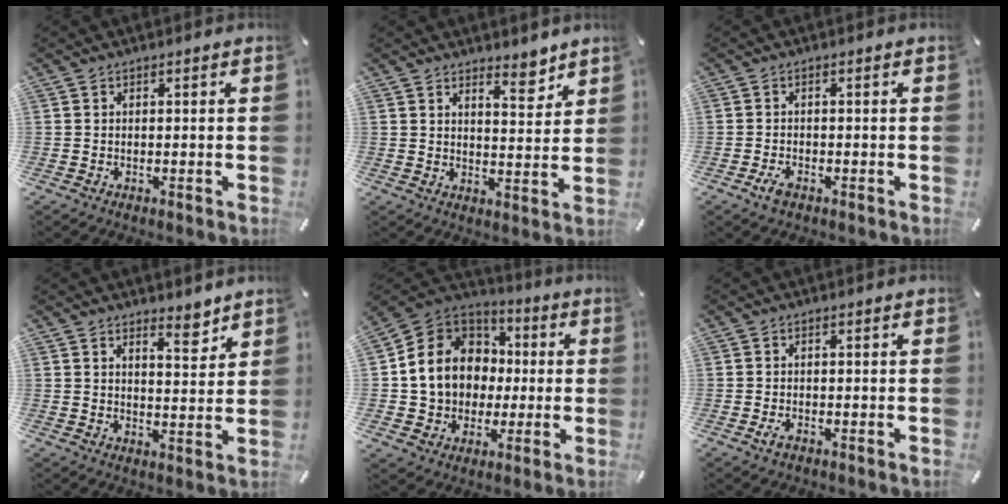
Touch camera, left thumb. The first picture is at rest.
{"total": 6.0, "force": [5.0, 2.3, 2.2], "torque": [-0.009, -0.042, 0.083]}
{"total": 2.4, "force": [-1.3, 1.1, 1.7], "torque": [-0.044, -0.001, -0.029]}
{"total": 5.5, "force": [4.7, 1.9, 2.2], "torque": [-0.007, -0.041, 0.076]}
{"total": 14.2, "force": [-0.2, 13.2, 5.3], "torque": [-0.118, 0.009, 0.008]}
{"total": 1.6, "force": [-0.7, 0.7, 1.3], "torque": [-0.032, -0.002, -0.015]}